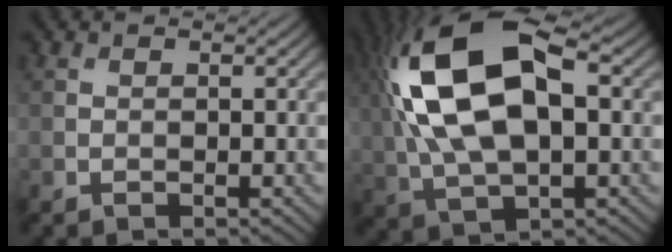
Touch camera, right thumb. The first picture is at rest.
{"total": 17.0, "force": [3.1, 8.5, 14.4], "torque": [-0.310, 0.021, 0.049]}